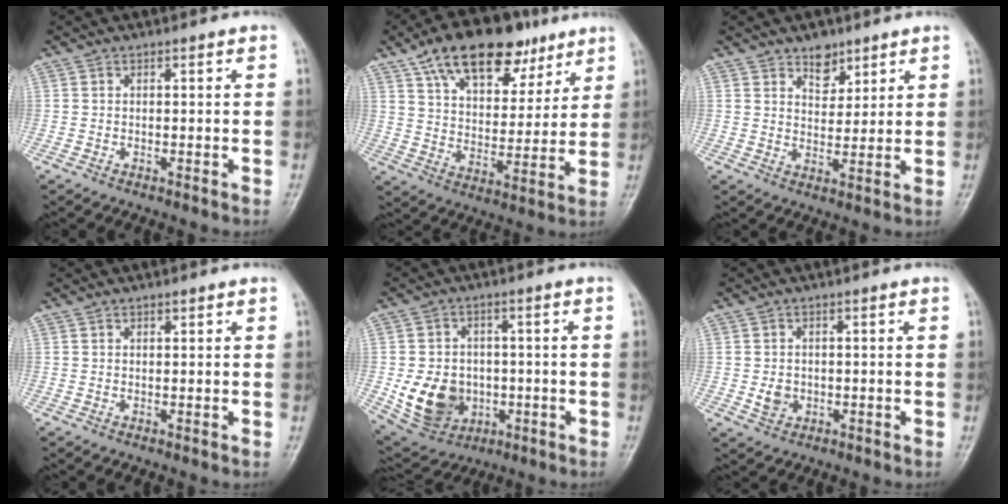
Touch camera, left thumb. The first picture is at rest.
{"total": 19.8, "force": [12.1, 10.3, 11.8], "torque": [-0.151, -0.023, 0.200]}
{"total": 4.9, "force": [3.5, 3.0, 1.9], "torque": [-0.002, -0.024, 0.058]}
{"total": 1.0, "force": [0.7, 0.5, 0.6], "torque": [-0.004, -0.002, 0.009]}
{"total": 11.9, "force": [-2.1, 9.7, 6.6], "torque": [-0.083, 0.002, -0.020]}
{"total": 2.8, "force": [-0.3, 2.4, 1.4], "torque": [-0.016, 0.000, -0.002]}